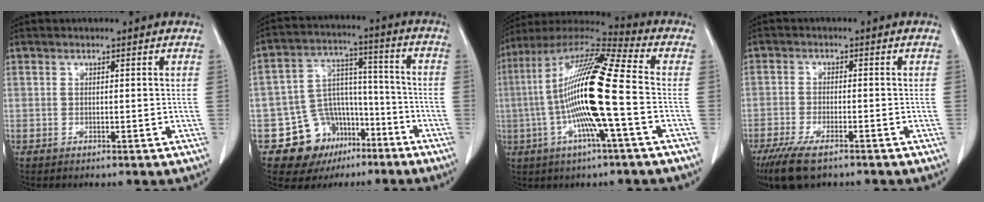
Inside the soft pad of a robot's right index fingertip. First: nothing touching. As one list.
[{"total": 12.3, "force": [-6.7, 9.4, 4.4], "torque": [-0.065, 0.052, -0.094]}, {"total": 18.4, "force": [-2.3, 0.7, 18.2], "torque": [-0.353, 0.004, -0.053]}, {"total": 8.0, "force": [-5.7, 2.2, 5.2], "torque": [-0.095, -0.018, -0.095]}]